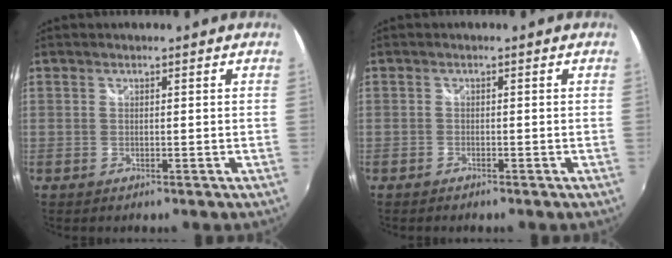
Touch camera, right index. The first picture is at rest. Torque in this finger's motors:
{"motor_torque": [0.19, -0.17, 0.03, -0.03]}